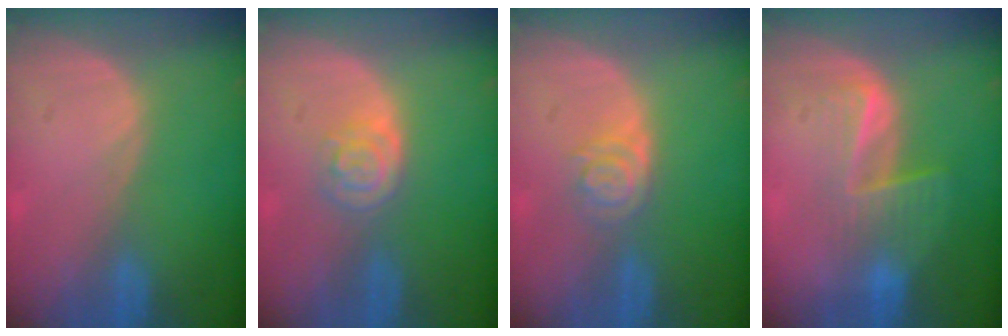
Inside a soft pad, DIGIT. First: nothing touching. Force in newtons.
{"total": 3.7, "press": 3.6, "slide": 1.0}
{"total": 4.1, "press": 3.6, "slide": 1.9}
{"total": 6.8, "press": 5.5, "slide": 4.0}